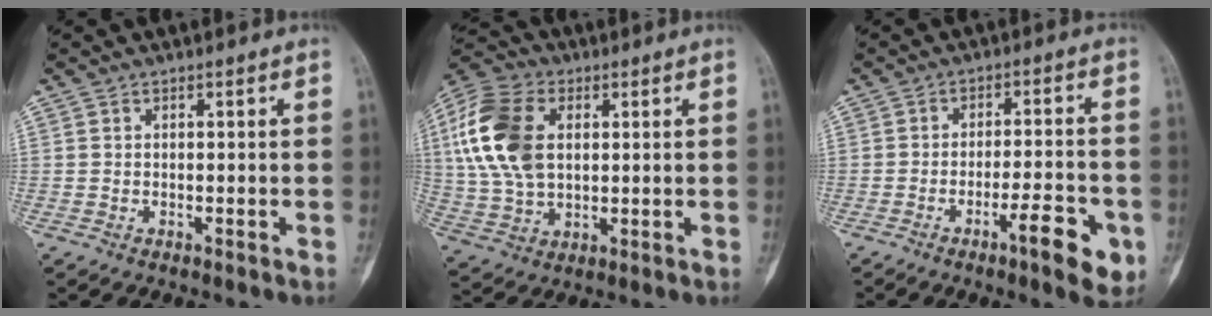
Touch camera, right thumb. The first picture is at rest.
{"total": 17.3, "force": [3.6, 11.3, 12.6], "torque": [-0.258, 0.009, 0.068]}
{"total": 9.8, "force": [-4.4, 2.2, 8.5], "torque": [-0.114, 0.019, -0.059]}